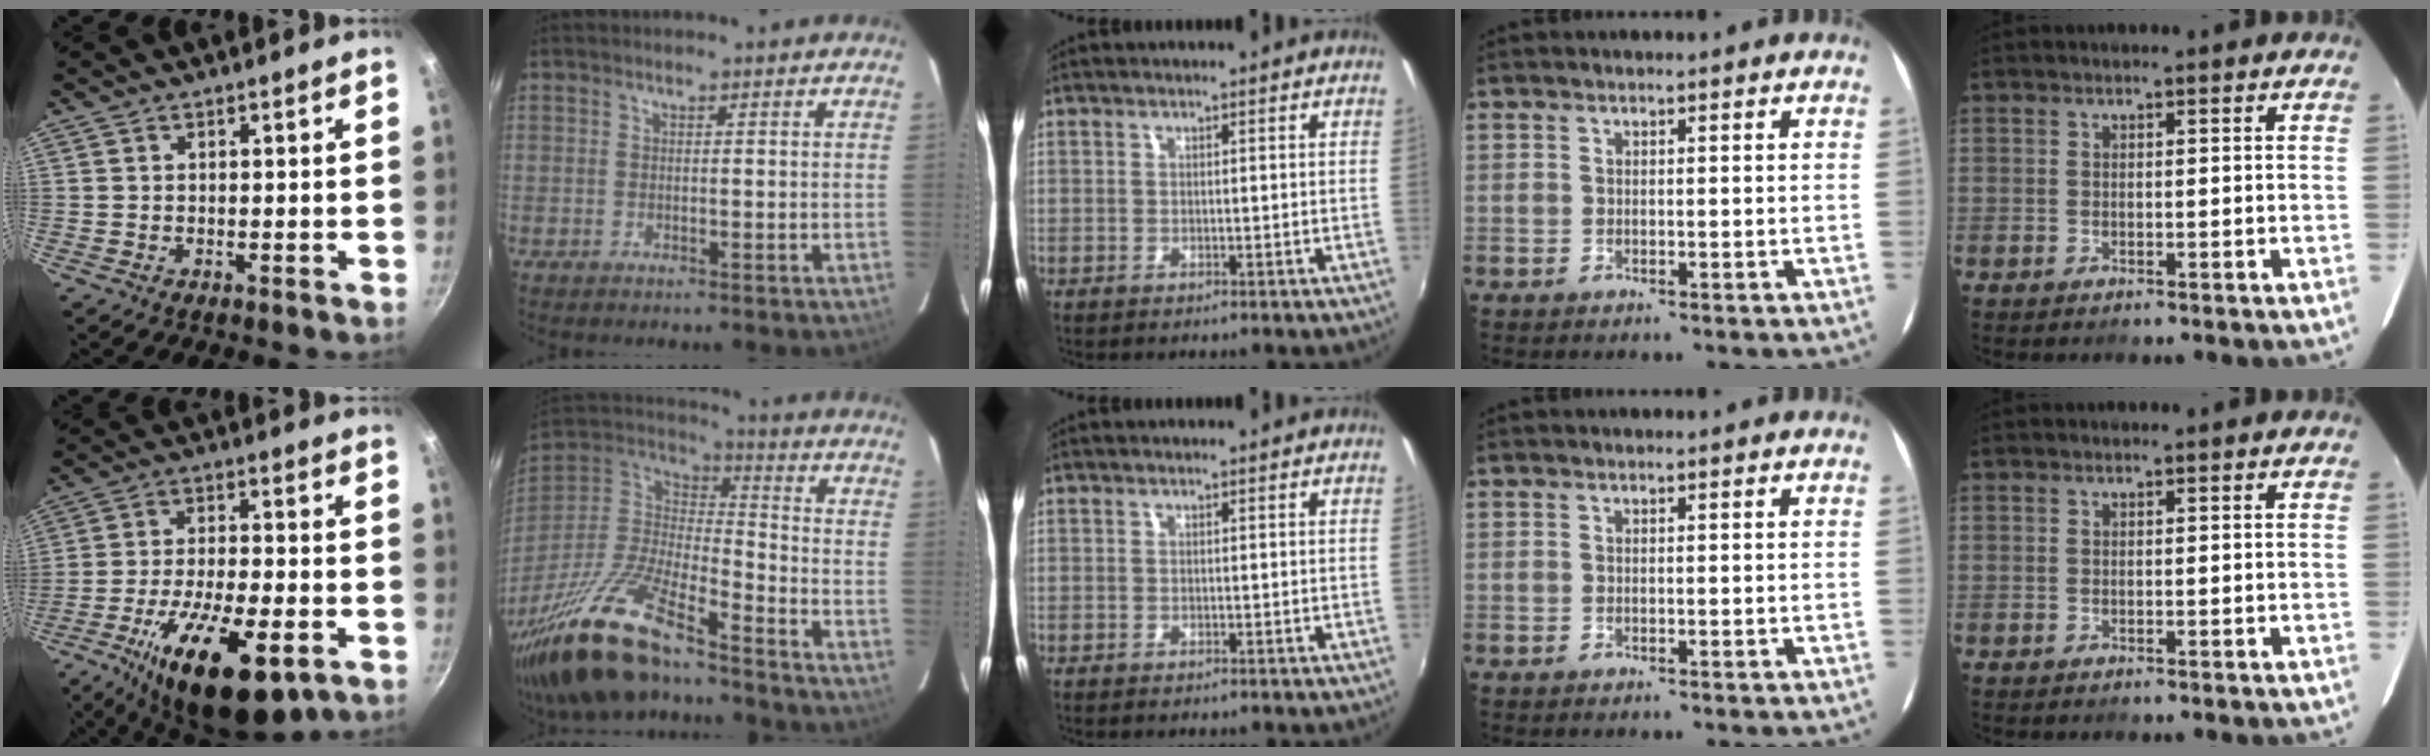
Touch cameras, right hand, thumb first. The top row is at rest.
{"thumb": {"total": 20.4, "force": [-9.3, 7.6, 16.5], "torque": [-0.268, 0.015, -0.150]}, "index": {"total": 24.9, "force": [-18.3, 6.7, 15.5], "torque": [-0.320, -0.035, -0.328]}}